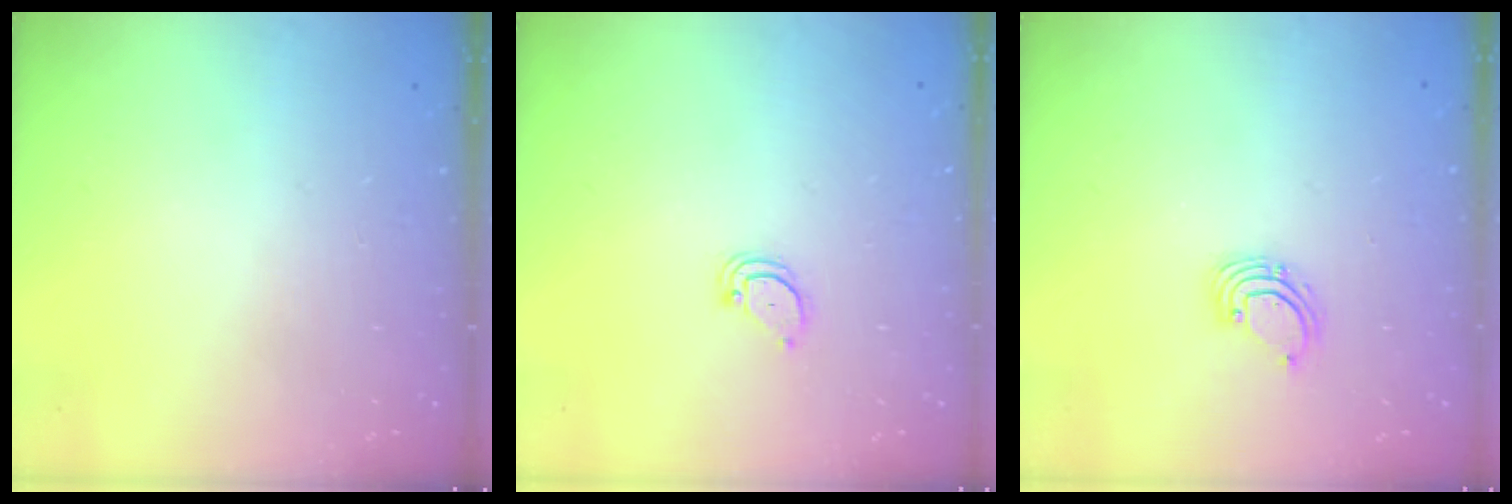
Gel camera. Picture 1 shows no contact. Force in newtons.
{"total": 3.0, "press": 3.0, "slide": 0.2}
{"total": 2.2, "press": 2.2, "slide": 0.2}